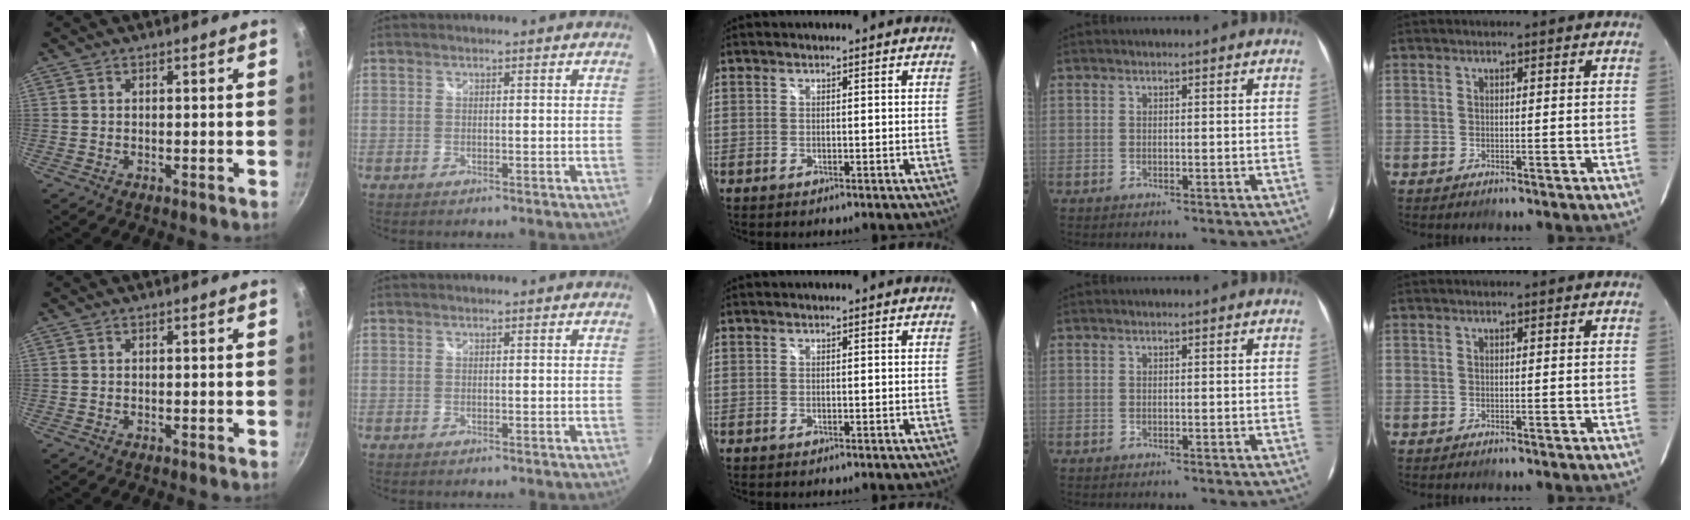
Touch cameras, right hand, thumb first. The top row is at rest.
{}